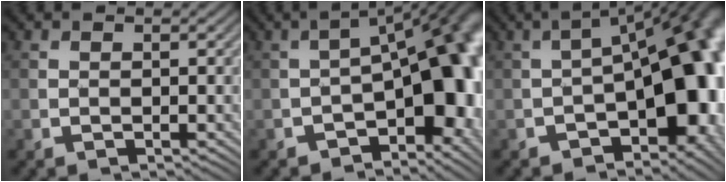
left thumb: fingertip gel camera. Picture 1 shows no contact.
{"total": 14.6, "force": [-3.9, 7.2, 12.0], "torque": [-0.126, -0.007, -0.059]}
{"total": 15.9, "force": [-3.5, 8.2, 13.2], "torque": [-0.149, -0.011, -0.052]}